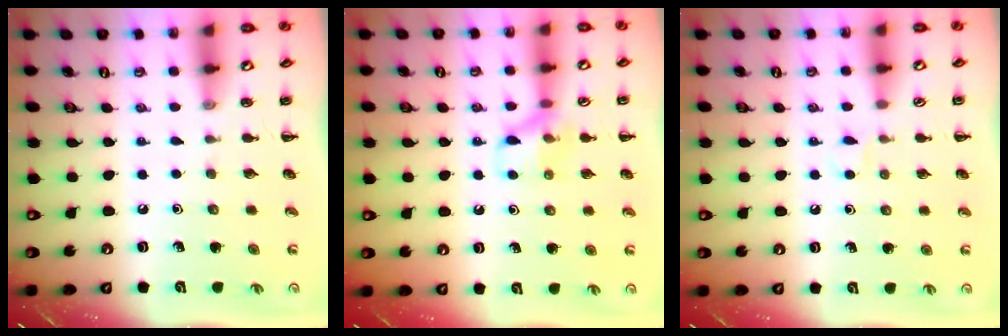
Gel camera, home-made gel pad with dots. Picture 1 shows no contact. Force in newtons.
{"total": 9.1, "press": 9.1, "slide": 0.7}
{"total": 3.3, "press": 3.1, "slide": 1.1}